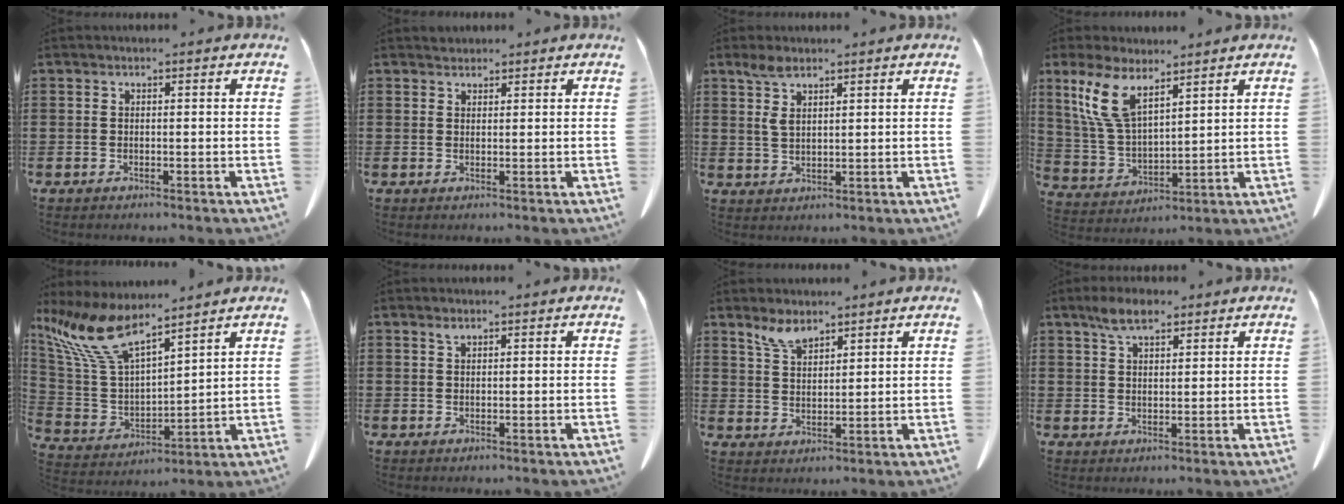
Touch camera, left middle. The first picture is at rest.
{"total": 1.0, "force": [0.9, 0.4, -0.1], "torque": [0.008, -0.002, 0.016]}
{"total": 4.1, "force": [2.3, 1.7, 2.9], "torque": [-0.074, 0.001, 0.040]}
{"total": 9.6, "force": [5.8, 3.9, 6.6], "torque": [-0.164, -0.013, 0.102]}
{"total": 11.1, "force": [7.8, 3.6, 7.0], "torque": [-0.174, -0.031, 0.138]}
{"total": 0.9, "force": [0.7, 0.3, 0.5], "torque": [-0.005, -0.005, 0.013]}
{"total": 4.3, "force": [3.6, 1.3, 1.8], "torque": [-0.045, -0.007, 0.068]}
{"total": 4.7, "force": [3.2, 1.8, 3.0], "torque": [-0.066, 0.006, 0.058]}